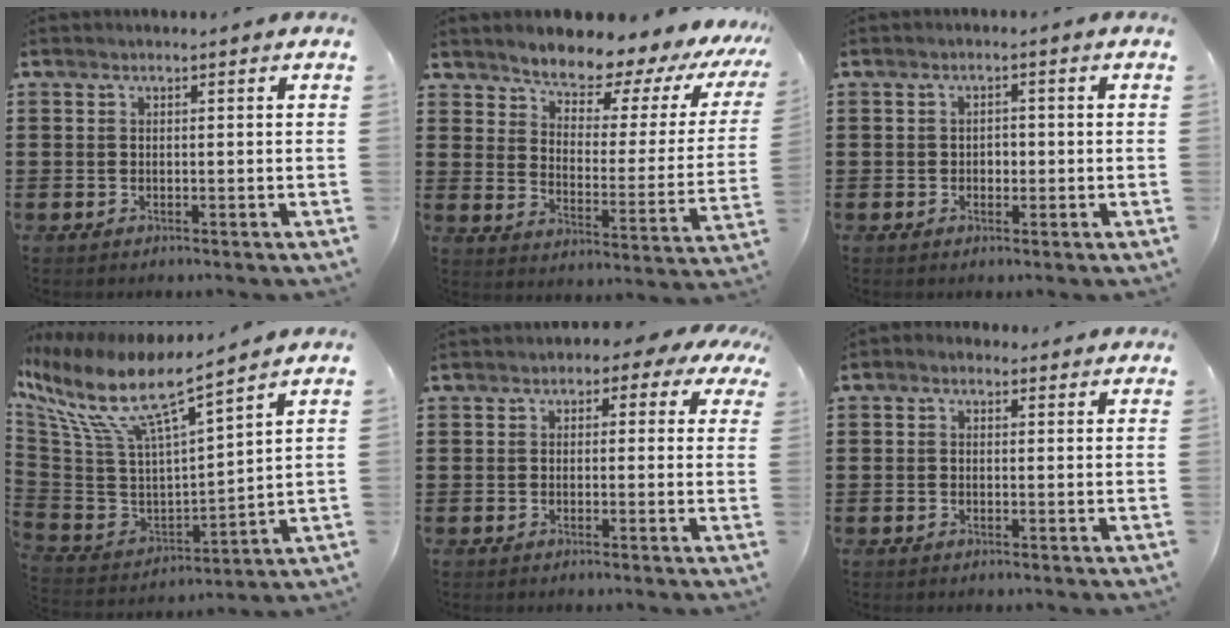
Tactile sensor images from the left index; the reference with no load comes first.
{"total": 6.0, "force": [5.6, 1.8, 1.3], "torque": [-0.046, -0.054, 0.090]}
{"total": 1.5, "force": [-0.3, 1.1, 0.9], "torque": [-0.021, 0.005, -0.008]}
{"total": 11.0, "force": [6.9, 2.1, 8.3], "torque": [-0.186, -0.044, 0.112]}
{"total": 2.0, "force": [-0.1, 1.7, 1.0], "torque": [-0.019, 0.006, -0.007]}
{"total": 1.2, "force": [0.1, 1.1, 0.4], "torque": [-0.011, 0.005, 0.000]}